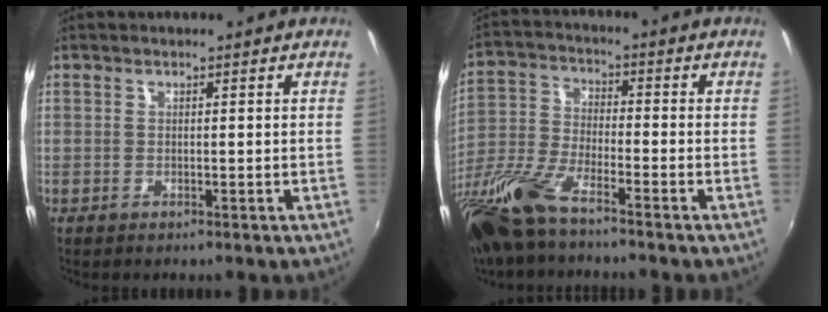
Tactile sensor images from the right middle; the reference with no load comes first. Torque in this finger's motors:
{"motor_torque": [1.10, -1.04, 0.24, 0.21]}